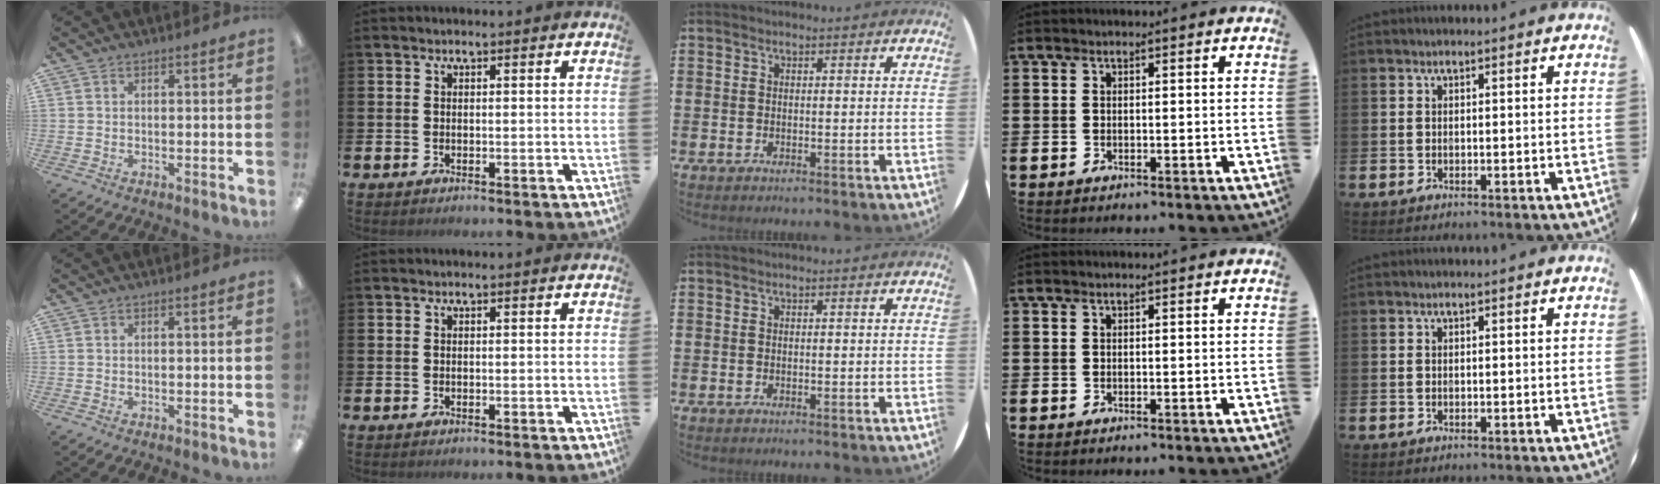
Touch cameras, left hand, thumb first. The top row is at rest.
{}